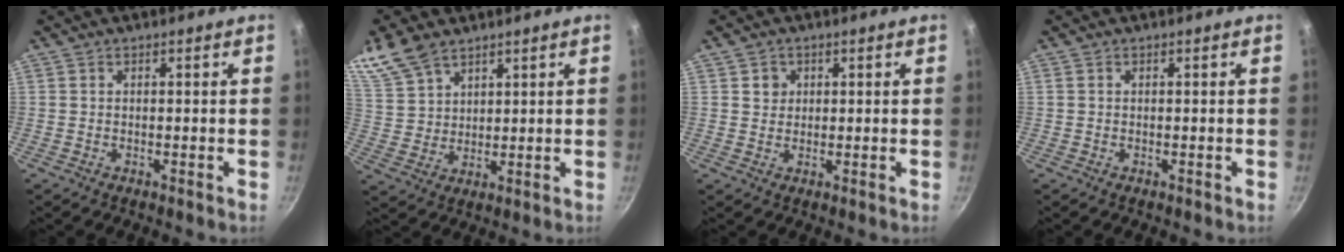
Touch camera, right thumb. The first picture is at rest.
{"total": 9.9, "force": [7.2, 5.5, 4.0], "torque": [-0.063, -0.015, 0.153]}
{"total": 2.5, "force": [0.8, 2.3, 0.5], "torque": [0.004, 0.002, 0.009]}
{"total": 0.0}